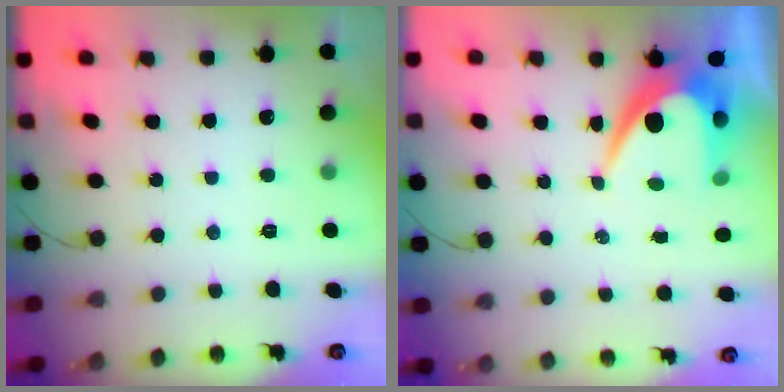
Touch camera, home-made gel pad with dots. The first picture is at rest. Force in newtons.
{"total": 9.2, "press": 9.2, "slide": 0.4}